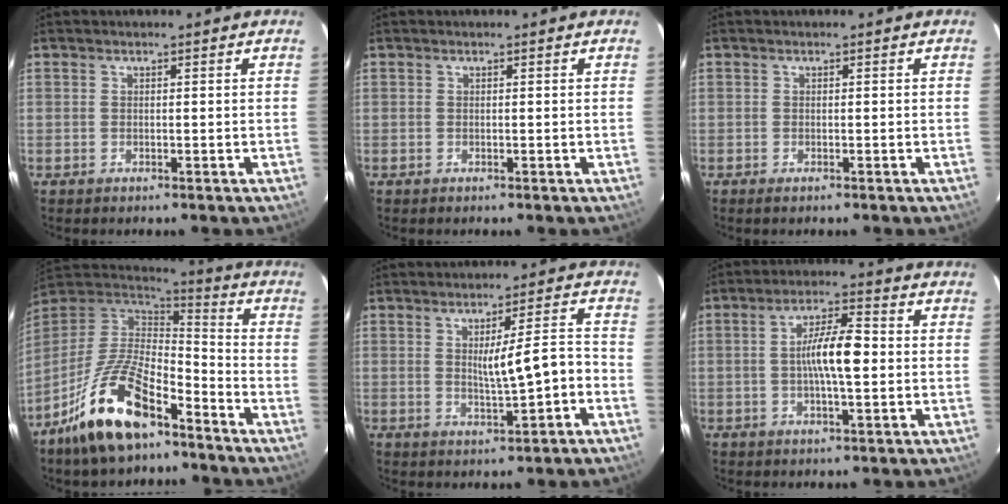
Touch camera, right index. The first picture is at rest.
{"total": 0.0}
{"total": 0.6, "force": [-0.3, 0.0, 0.5], "torque": [-0.008, -0.001, -0.004]}
{"total": 16.7, "force": [-10.5, 5.8, 11.6], "torque": [-0.234, 0.003, -0.197]}
{"total": 6.5, "force": [-1.0, 0.5, 6.5], "torque": [-0.097, 0.008, -0.009]}
{"total": 8.1, "force": [-0.2, 1.5, 7.9], "torque": [-0.146, 0.012, -0.006]}